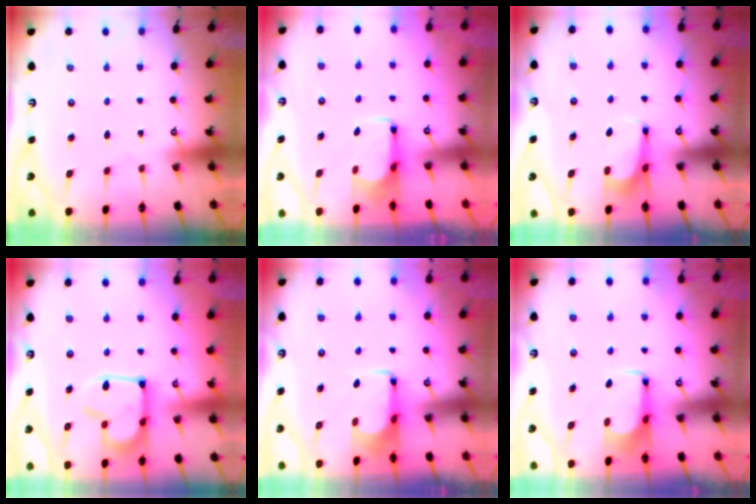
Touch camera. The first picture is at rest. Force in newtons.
{"total": 2.8, "press": 2.8, "slide": 0.4}
{"total": 5.4, "press": 5.4, "slide": 0.7}
{"total": 9.4, "press": 9.3, "slide": 1.3}
{"total": 1.6, "press": 1.6, "slide": 0.2}
{"total": 1.6, "press": 1.5, "slide": 0.5}